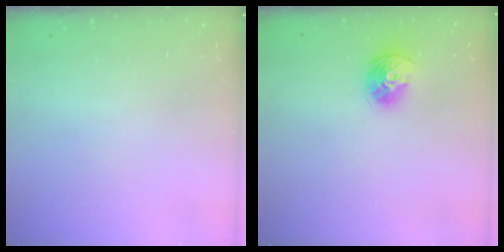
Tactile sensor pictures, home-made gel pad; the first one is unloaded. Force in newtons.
{"total": 10.6, "press": 10.6, "slide": 1.0}